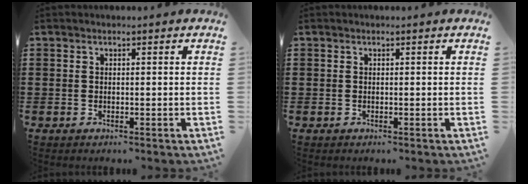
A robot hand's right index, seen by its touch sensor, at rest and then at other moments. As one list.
[{"total": 0.0}]